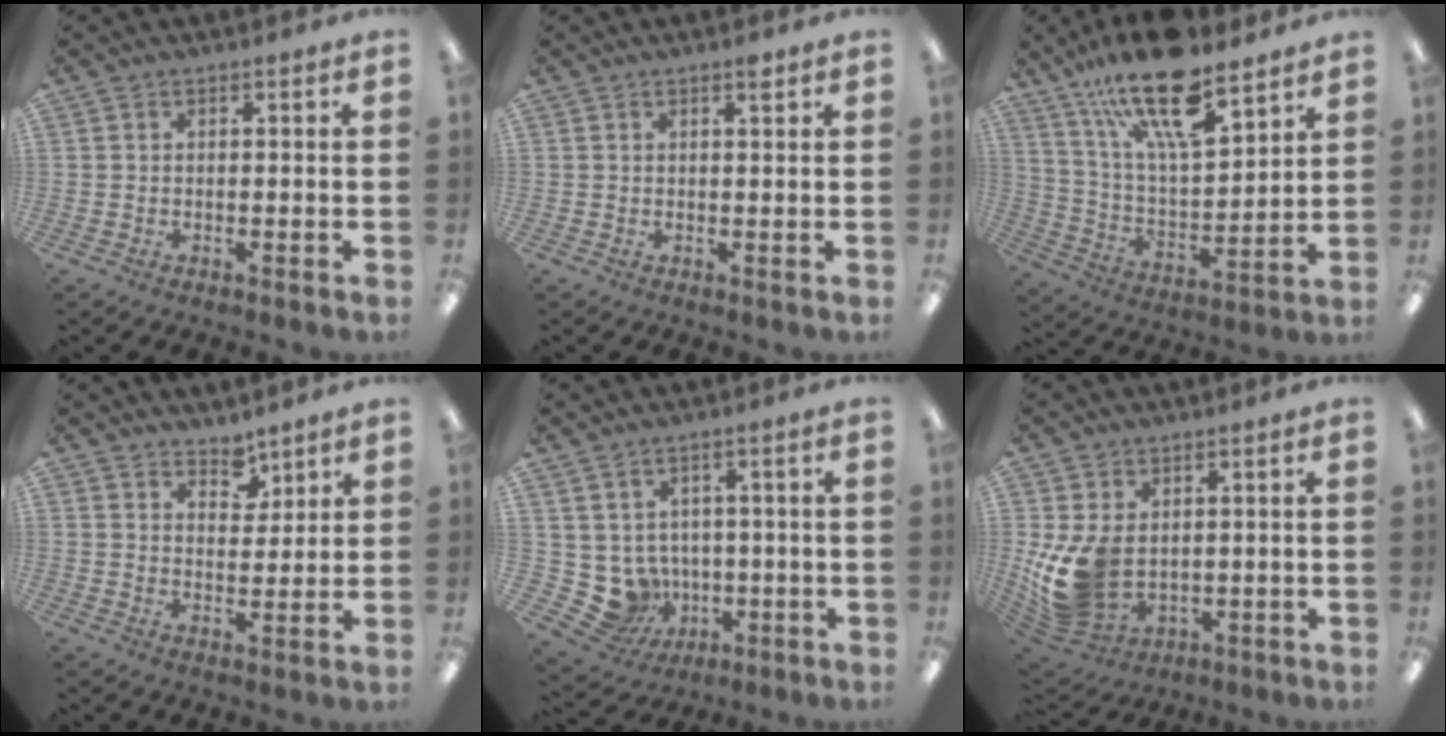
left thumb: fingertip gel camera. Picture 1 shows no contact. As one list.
[{"total": 1.6, "force": [1.2, 0.3, 1.0], "torque": [-0.015, -0.003, 0.019]}, {"total": 21.3, "force": [14.6, 7.2, 13.7], "torque": [-0.239, -0.080, 0.250]}, {"total": 5.1, "force": [4.4, 2.4, 0.7], "torque": [0.004, -0.031, 0.078]}, {"total": 7.0, "force": [0.4, 6.9, 1.3], "torque": [-0.060, -0.020, 0.017]}, {"total": 13.3, "force": [0.3, 9.6, 9.2], "torque": [-0.207, -0.006, 0.013]}]